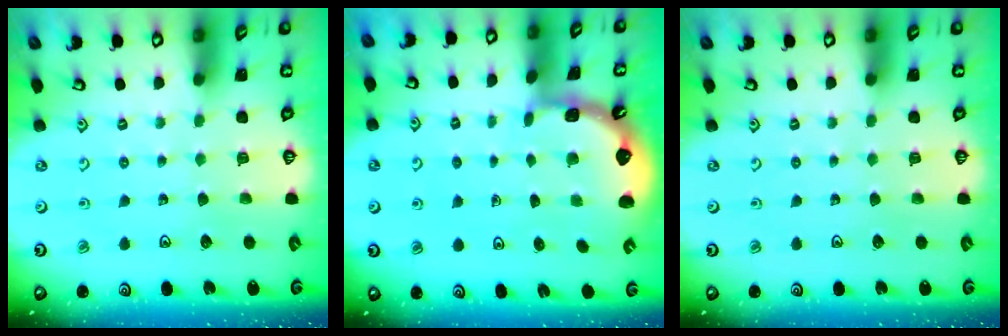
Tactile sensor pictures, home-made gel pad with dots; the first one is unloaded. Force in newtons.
{"total": 1.2, "press": 1.1, "slide": 0.1}
{"total": 0.0}